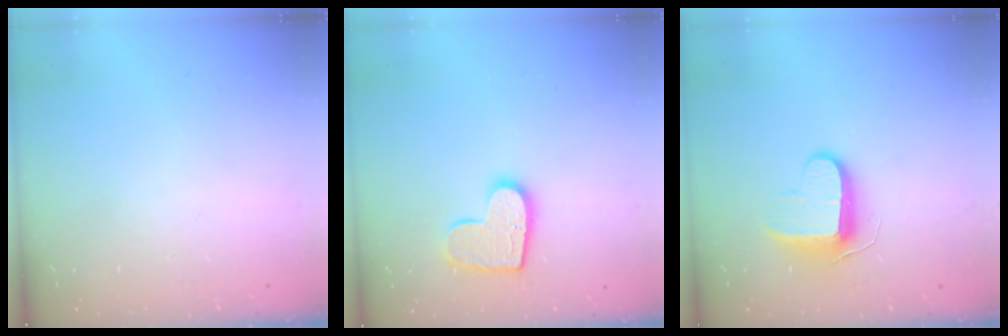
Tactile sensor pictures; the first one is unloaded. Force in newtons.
{"total": 12.7, "press": 12.6, "slide": 0.8}
{"total": 10.5, "press": 10.4, "slide": 1.2}